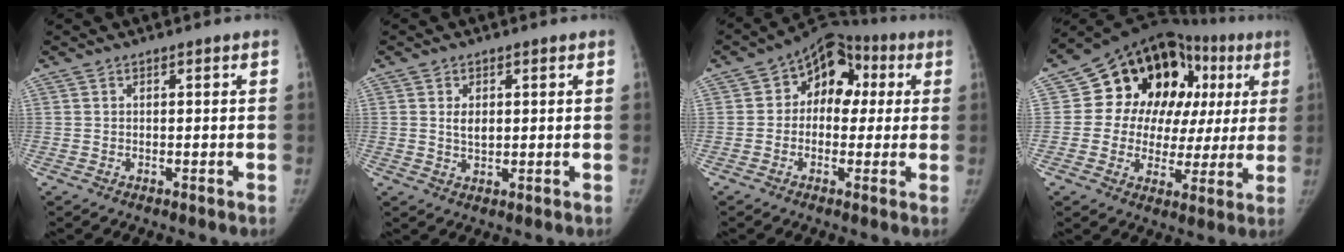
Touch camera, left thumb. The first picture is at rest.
{"total": 3.0, "force": [0.7, 1.9, 2.2], "torque": [-0.030, -0.006, 0.015]}
{"total": 11.5, "force": [2.0, 8.6, 7.4], "torque": [-0.056, 0.030, 0.015]}
{"total": 22.5, "force": [6.0, 16.0, 14.7], "torque": [-0.139, 0.037, 0.086]}